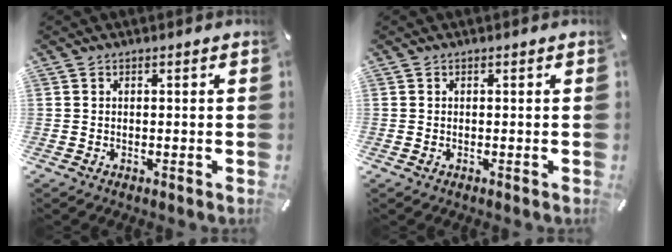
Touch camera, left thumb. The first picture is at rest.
{"total": 0.0}